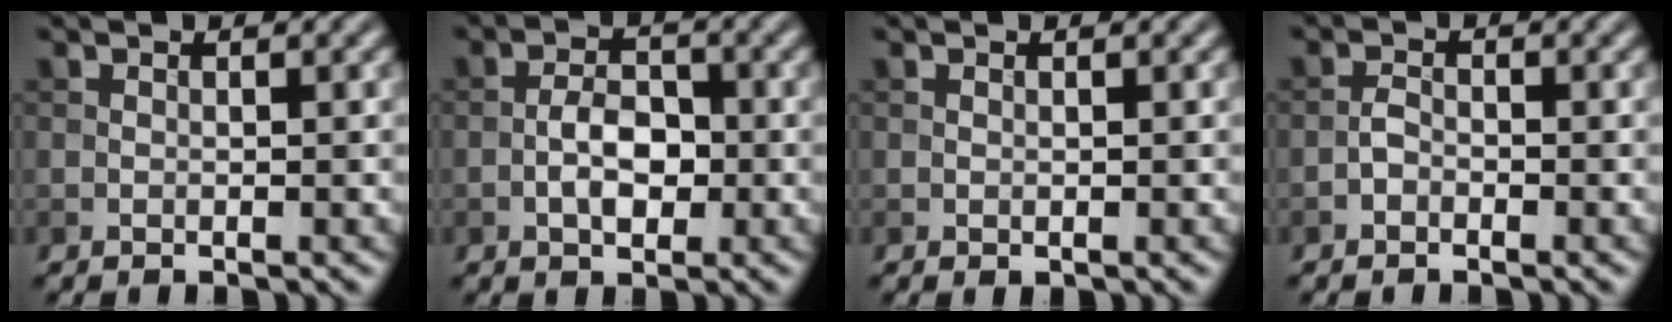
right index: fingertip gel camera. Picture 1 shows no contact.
{"total": 3.2, "force": [-0.9, 1.8, 2.5], "torque": [-0.041, 0.007, -0.018]}
{"total": 0.0}
{"total": 1.1, "force": [-0.7, 0.6, 0.6], "torque": [-0.011, 0.004, -0.016]}